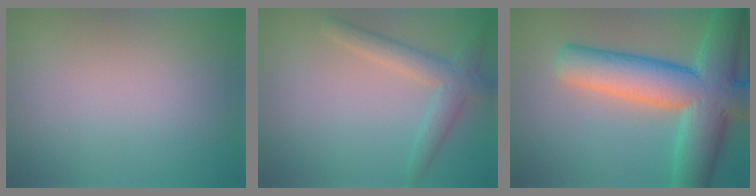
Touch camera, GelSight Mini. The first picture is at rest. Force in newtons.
{"total": 3.3, "press": 3.3, "slide": 0.1}
{"total": 11.8, "press": 11.8, "slide": 0.7}